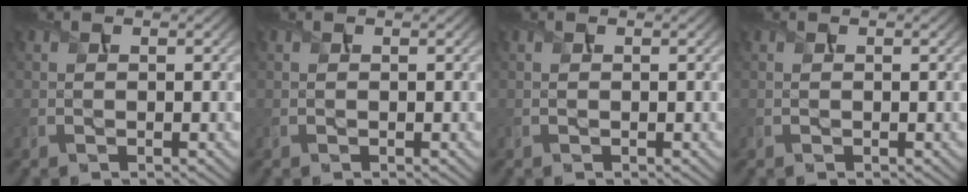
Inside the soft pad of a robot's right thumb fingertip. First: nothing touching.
{"total": 0.0}
{"total": 0.0}
{"total": 0.0}